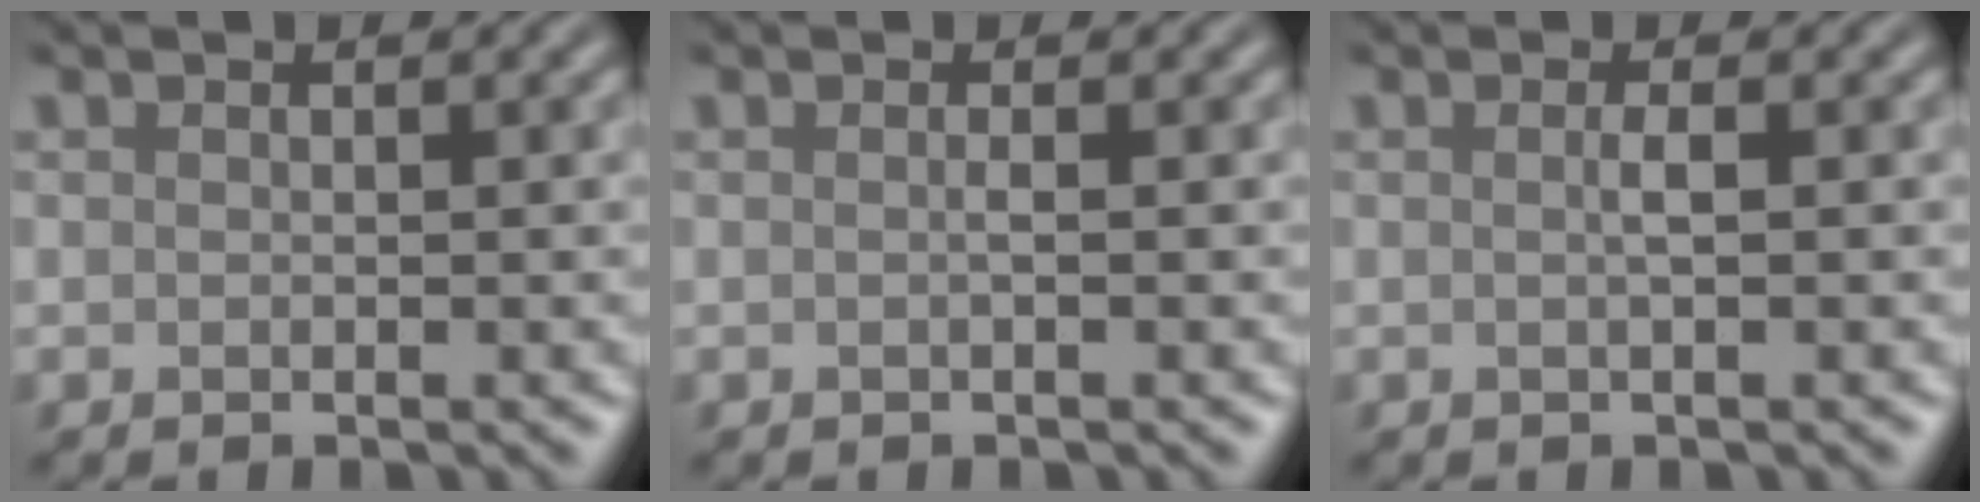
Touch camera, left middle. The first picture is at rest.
{"total": 0.6, "force": [-0.1, 0.1, 0.6], "torque": [-0.010, -0.001, -0.003]}
{"total": 1.1, "force": [0.0, 0.2, 1.1], "torque": [-0.019, 0.002, -0.002]}